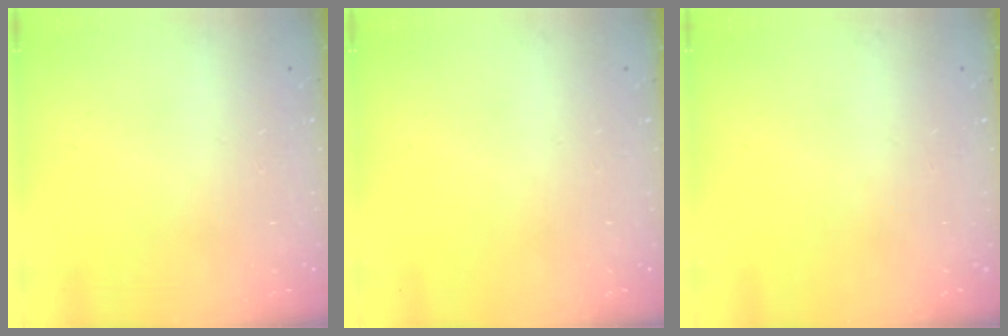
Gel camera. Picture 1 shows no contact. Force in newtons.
{"total": 0.0}
{"total": 0.0}